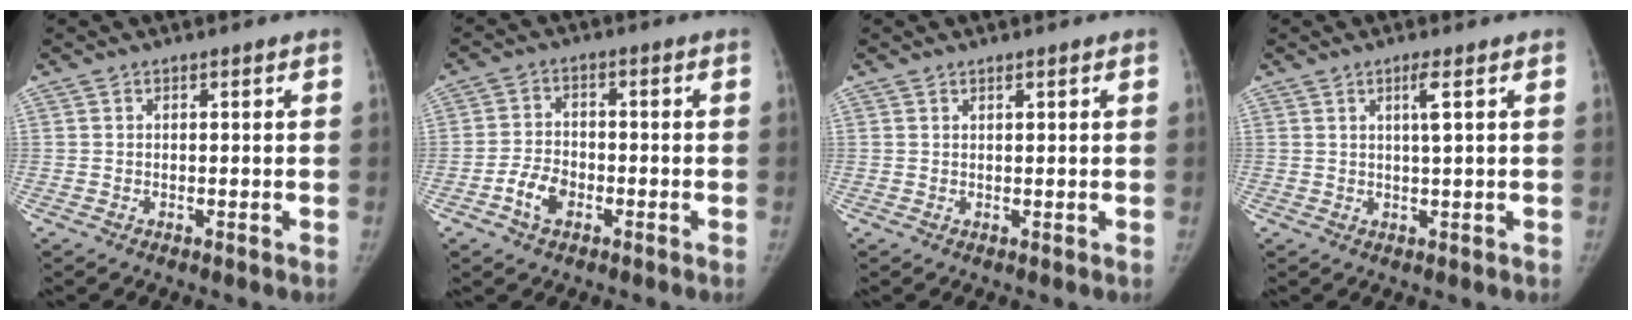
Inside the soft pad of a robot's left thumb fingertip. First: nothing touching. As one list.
[{"total": 5.5, "force": [-2.6, 3.5, 3.3], "torque": [-0.056, 0.021, -0.051]}, {"total": 0.6, "force": [0.4, 0.2, 0.5], "torque": [-0.007, -0.001, 0.007]}, {"total": 2.8, "force": [0.9, -0.1, 2.6], "torque": [-0.054, -0.001, 0.018]}]